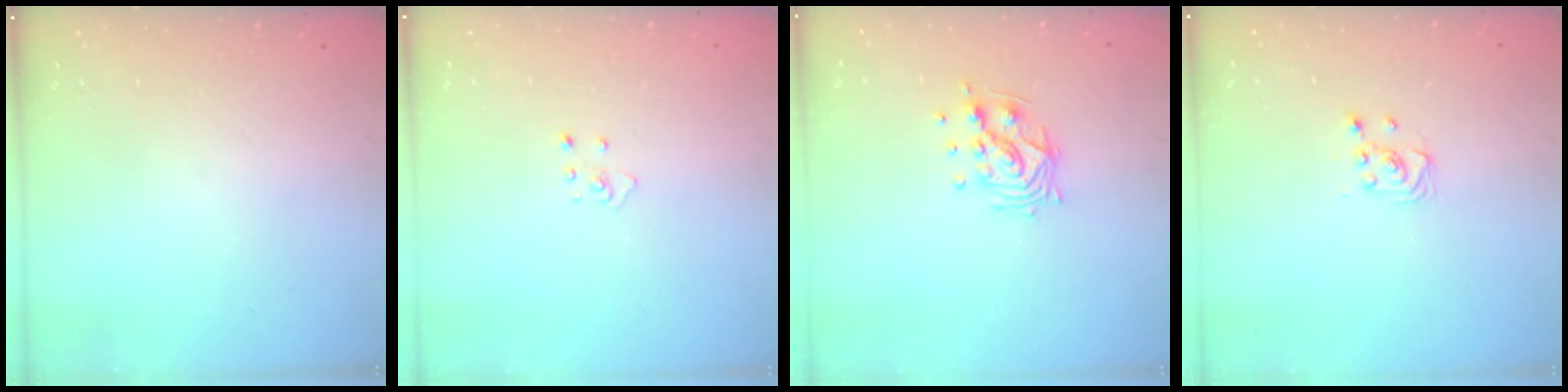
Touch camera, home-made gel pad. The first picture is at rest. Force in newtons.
{"total": 2.9, "press": 2.9, "slide": 0.2}
{"total": 10.6, "press": 10.6, "slide": 0.5}
{"total": 2.6, "press": 2.4, "slide": 1.0}